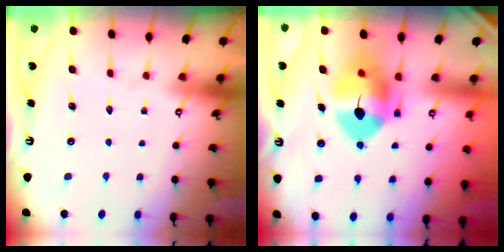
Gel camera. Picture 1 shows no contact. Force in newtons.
{"total": 13.2, "press": 13.0, "slide": 2.1}